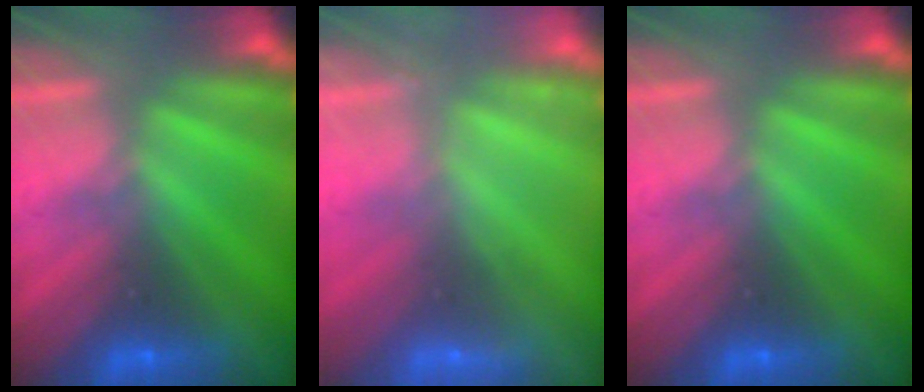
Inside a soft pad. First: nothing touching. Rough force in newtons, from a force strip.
{"total": 2.2}
{"total": 0.0}